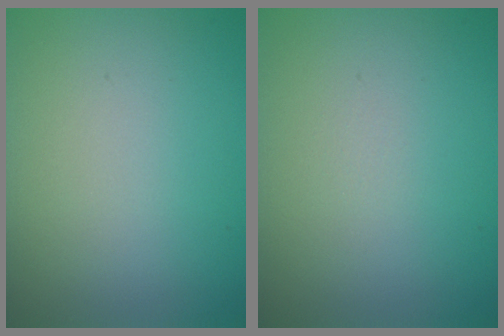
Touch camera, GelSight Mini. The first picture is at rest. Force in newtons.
{"total": 0.0}